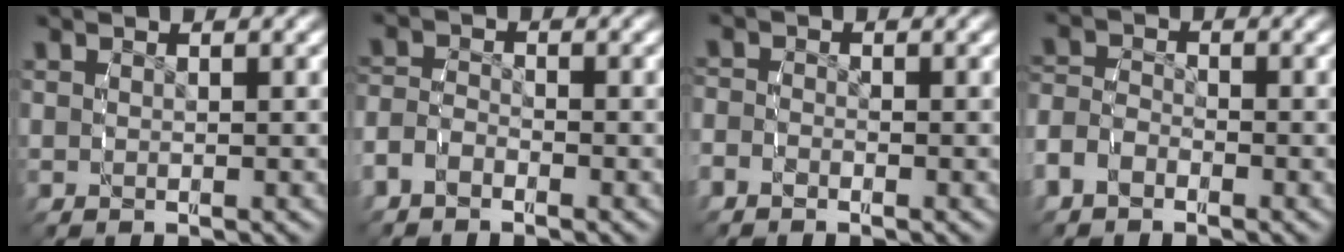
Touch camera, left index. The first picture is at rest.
{"total": 2.4, "force": [-1.8, 1.4, 0.8], "torque": [-0.028, -0.014, -0.029]}
{"total": 1.7, "force": [-1.2, 1.1, 0.5], "torque": [-0.018, -0.006, -0.024]}
{"total": 3.0, "force": [-1.8, 2.1, 1.1], "torque": [-0.032, -0.017, -0.030]}